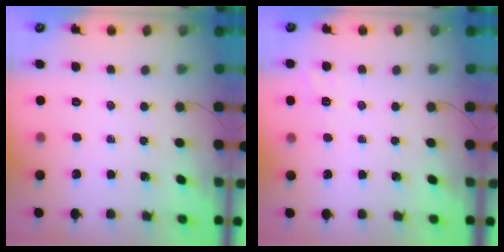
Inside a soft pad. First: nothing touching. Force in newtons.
{"total": 2.4, "press": 1.2, "slide": 2.0}